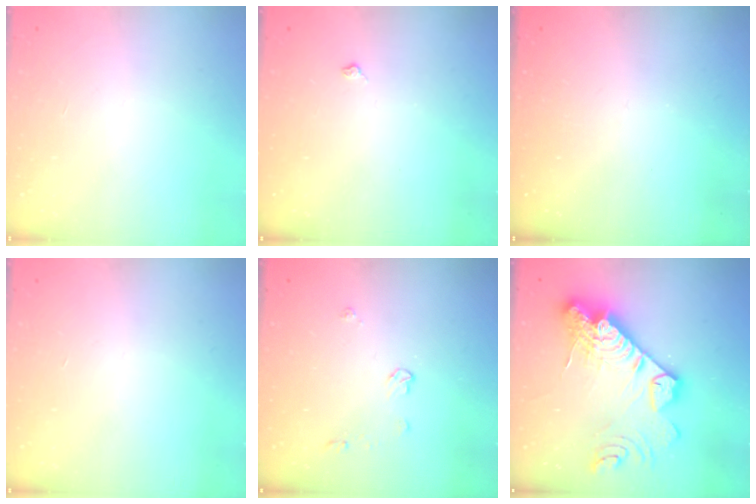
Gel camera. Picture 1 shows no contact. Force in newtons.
{"total": 3.0, "press": 3.0, "slide": 0.5}
{"total": 0.0}
{"total": 0.0}
{"total": 4.0, "press": 3.9, "slide": 0.7}
{"total": 24.2, "press": 24.1, "slide": 2.5}